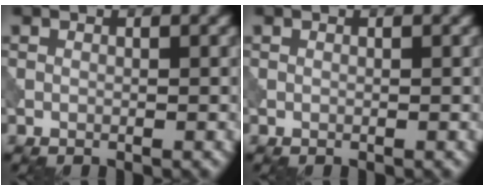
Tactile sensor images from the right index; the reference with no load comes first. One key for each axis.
{"total": 0.0}